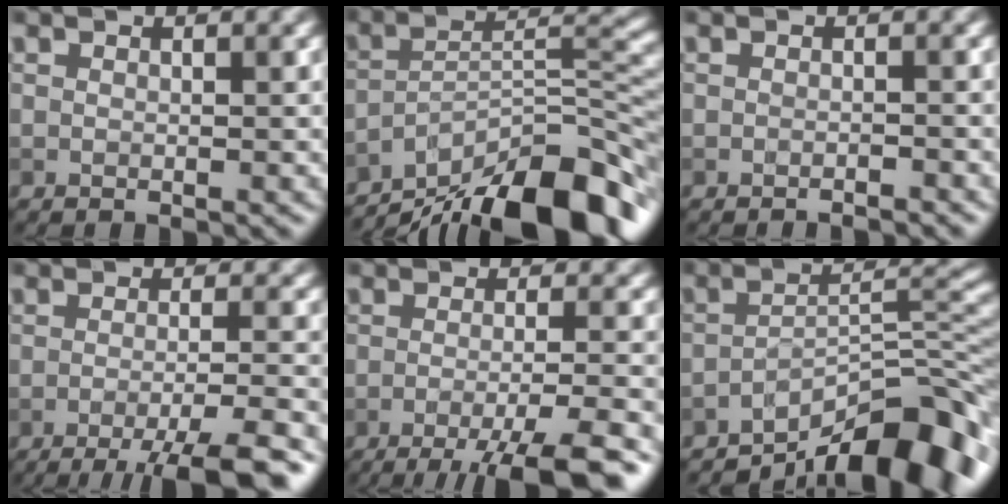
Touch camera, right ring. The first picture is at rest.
{"total": 13.7, "force": [-10.2, 3.5, 8.4], "torque": [-0.131, 0.019, -0.171]}
{"total": 1.2, "force": [-1.1, 0.1, 0.4], "torque": [0.001, 0.001, -0.020]}
{"total": 7.1, "force": [-4.1, 1.3, 5.6], "torque": [-0.076, -0.005, -0.062]}
{"total": 7.9, "force": [-4.7, 1.5, 6.1], "torque": [-0.085, -0.007, -0.072]}
{"total": 10.4, "force": [-7.4, 2.8, 6.8], "torque": [-0.084, 0.009, -0.130]}